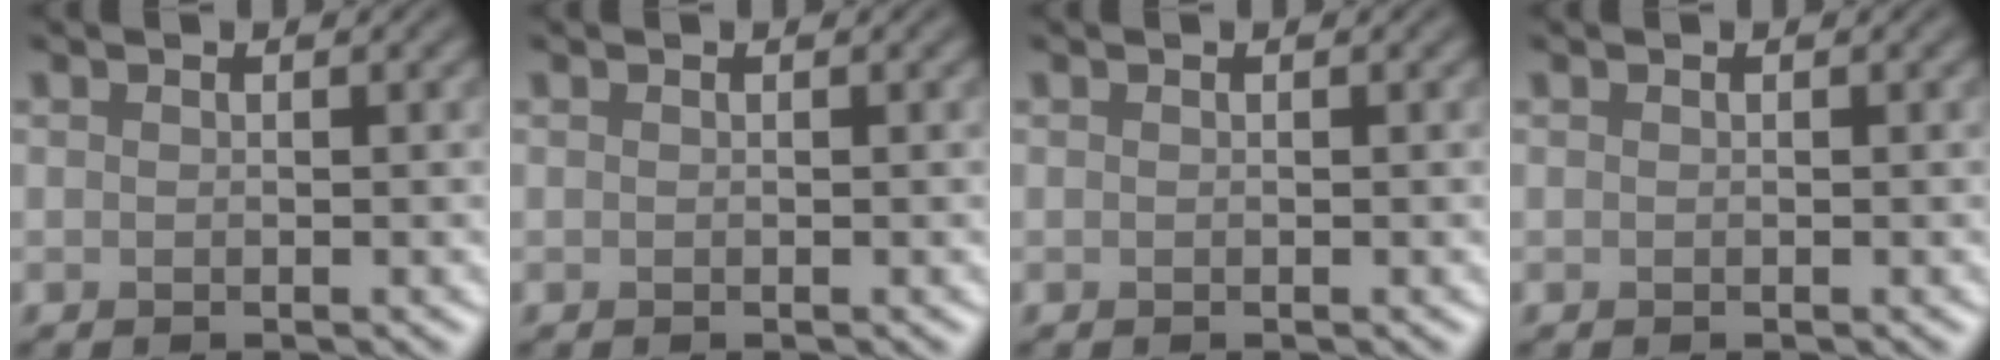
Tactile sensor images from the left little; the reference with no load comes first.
{"total": 0.0}
{"total": 0.0}
{"total": 0.0}